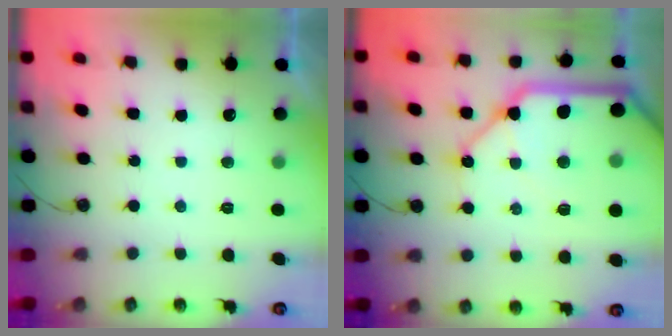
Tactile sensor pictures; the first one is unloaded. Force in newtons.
{"total": 25.1, "press": 24.9, "slide": 3.4}